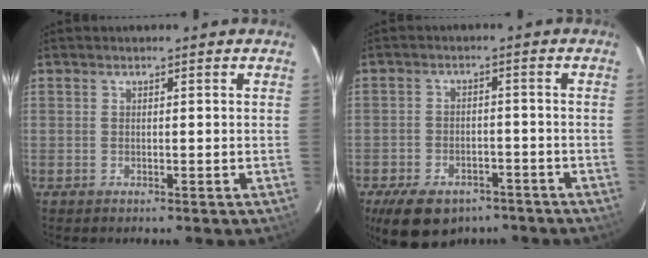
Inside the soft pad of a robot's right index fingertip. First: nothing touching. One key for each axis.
{"total": 13.5, "fx": -9.0, "fy": 7.9, "fz": 6.3, "tx": -0.149, "ty": 0.002, "tz": -0.125}